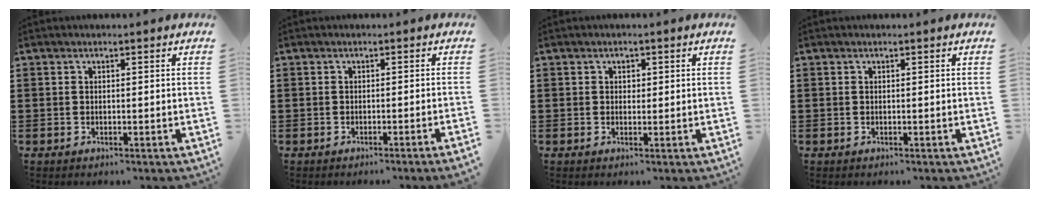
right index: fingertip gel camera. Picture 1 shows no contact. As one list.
[{"total": 0.9, "force": [-0.7, -0.3, 0.5], "torque": [-0.010, -0.001, -0.015]}, {"total": 1.0, "force": [0.2, 0.9, 0.5], "torque": [-0.011, 0.006, 0.005]}, {"total": 0.0}]